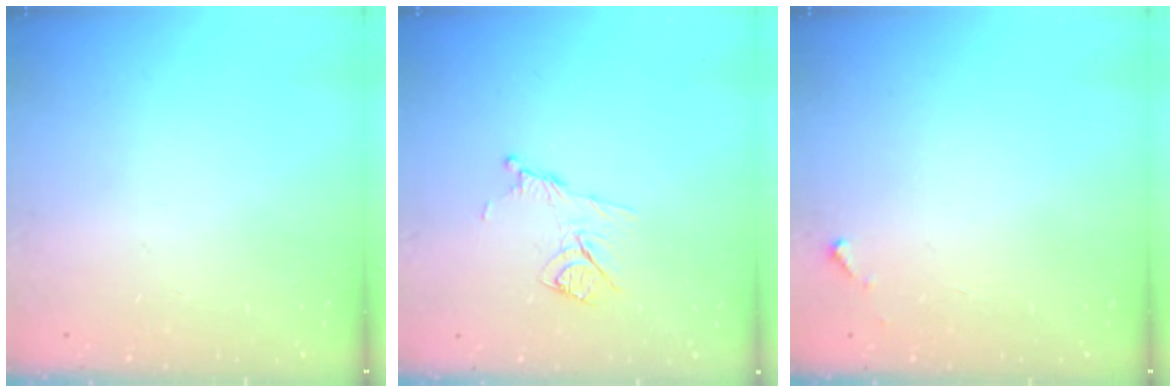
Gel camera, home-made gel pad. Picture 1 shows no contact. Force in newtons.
{"total": 9.2, "press": 9.2, "slide": 0.2}
{"total": 2.8, "press": 2.8, "slide": 0.1}